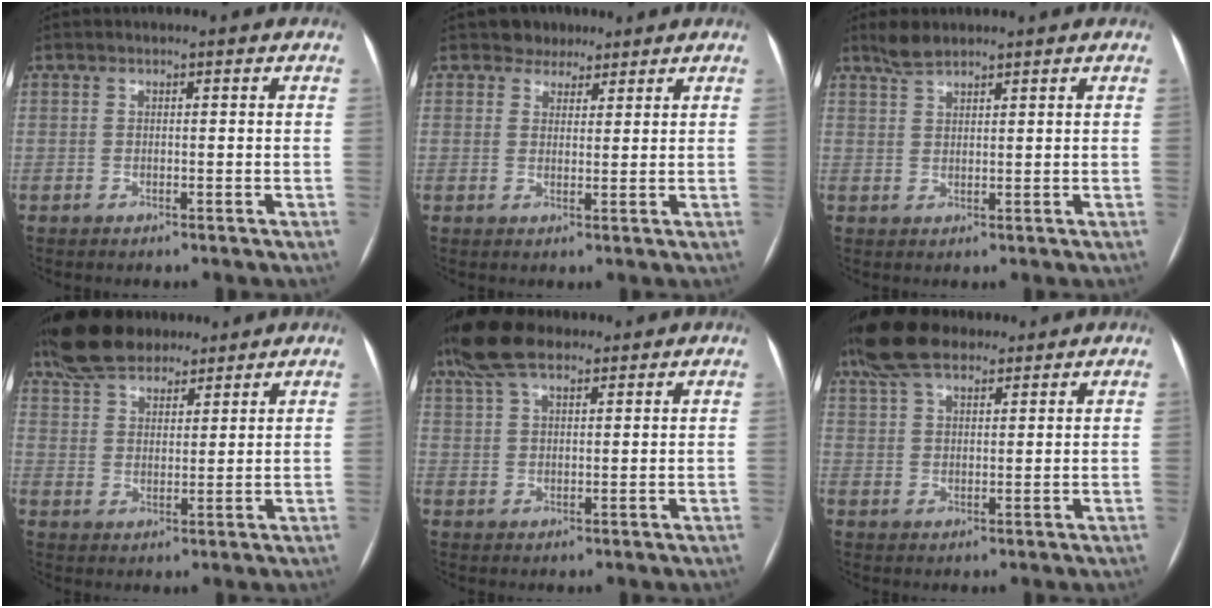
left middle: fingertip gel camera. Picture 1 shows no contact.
{"total": 3.4, "force": [2.6, 2.2, 0.1], "torque": [0.004, 0.007, 0.037]}
{"total": 2.9, "force": [2.6, 0.6, 1.1], "torque": [-0.028, 0.012, 0.052]}
{"total": 12.0, "force": [9.7, 4.7, 5.2], "torque": [-0.095, 0.038, 0.172]}
{"total": 8.9, "force": [6.7, 3.1, 5.0], "torque": [-0.102, 0.036, 0.125]}
{"total": 10.1, "force": [7.7, 3.8, 5.2], "torque": [-0.105, 0.041, 0.143]}